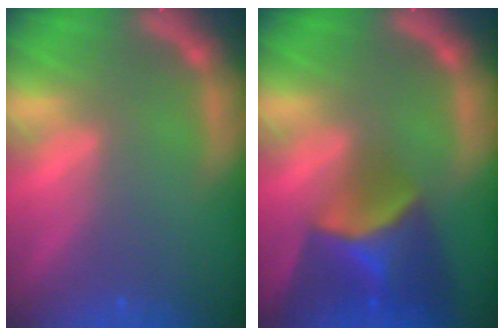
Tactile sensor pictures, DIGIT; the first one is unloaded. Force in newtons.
{"total": 7.9}